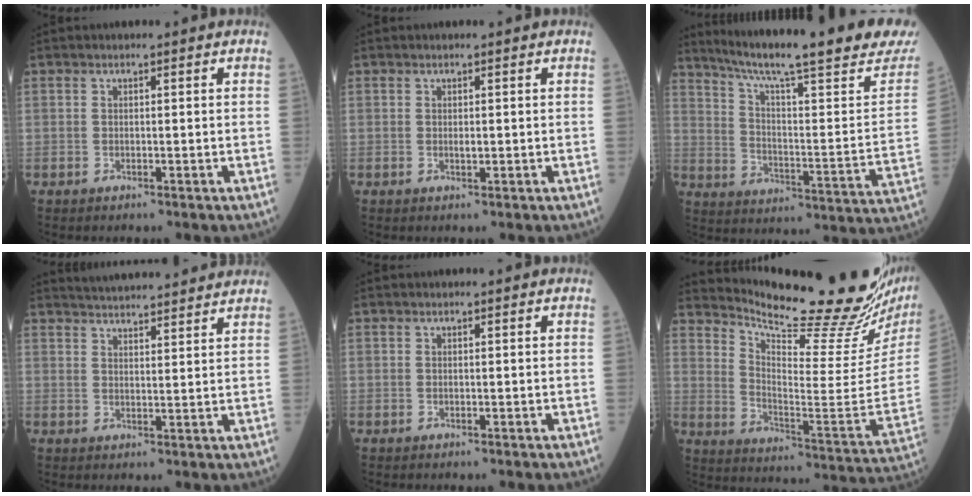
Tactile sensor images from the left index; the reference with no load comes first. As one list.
[{"total": 0.8, "force": [0.2, 0.3, 0.7], "torque": [-0.015, -0.001, 0.004]}, {"total": 28.4, "force": [23.3, 1.7, 16.2], "torque": [-0.253, -0.058, 0.311]}, {"total": 13.7, "force": [12.8, 1.3, 4.5], "torque": [-0.069, 0.023, 0.173]}, {"total": 0.0}, {"total": 24.0, "force": [21.7, -0.2, 10.3], "torque": [-0.174, -0.108, 0.301]}]